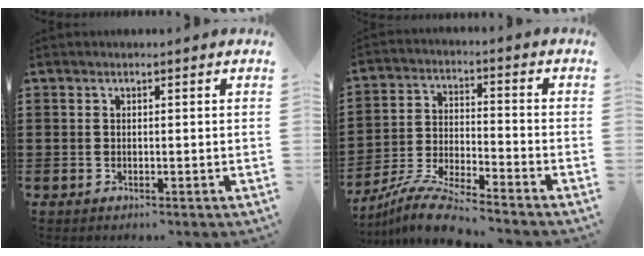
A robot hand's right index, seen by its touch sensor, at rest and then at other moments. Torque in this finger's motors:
{"motor_torque": [-0.62, 0.67, 0.36, 0.11]}